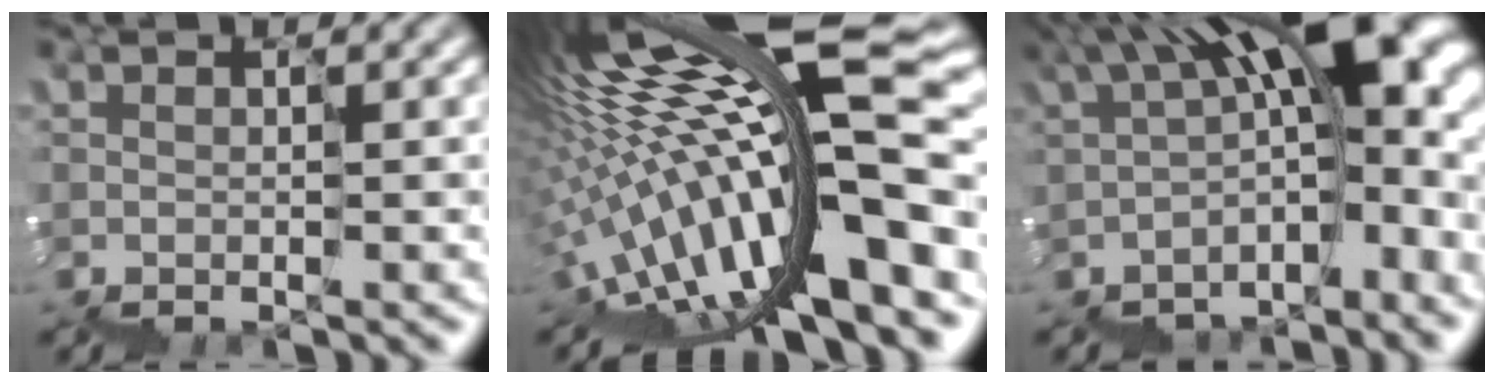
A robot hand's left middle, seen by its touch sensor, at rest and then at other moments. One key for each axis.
{"total": 16.0, "fx": -2.2, "fy": 3.6, "fz": 15.4, "tx": -0.252, "ty": 0.048, "tz": -0.055}
{"total": 11.6, "fx": 0.5, "fy": 4.7, "fz": 10.6, "tx": -0.155, "ty": 0.032, "tz": 0.020}